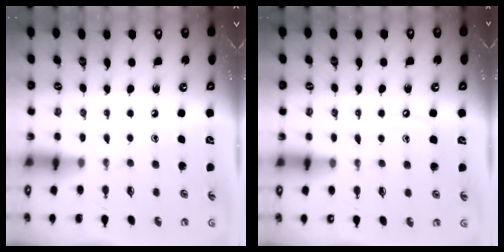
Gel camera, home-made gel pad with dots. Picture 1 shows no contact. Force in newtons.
{"total": 6.0, "press": 5.9, "slide": 0.8}